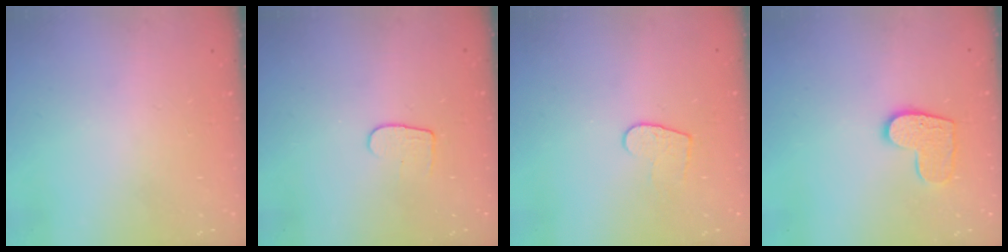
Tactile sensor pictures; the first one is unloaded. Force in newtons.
{"total": 5.1, "press": 5.1, "slide": 0.4}
{"total": 6.7, "press": 6.7, "slide": 0.4}
{"total": 9.8, "press": 9.8, "slide": 0.3}